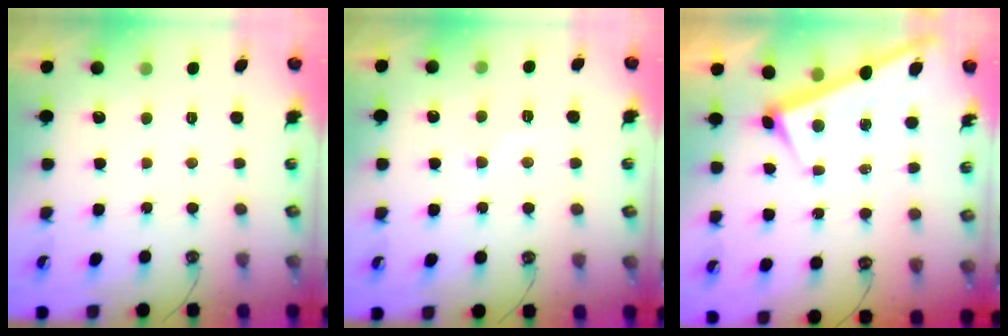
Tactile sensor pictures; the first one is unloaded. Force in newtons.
{"total": 2.6, "press": 2.6, "slide": 0.6}
{"total": 3.3, "press": 3.3, "slide": 0.0}